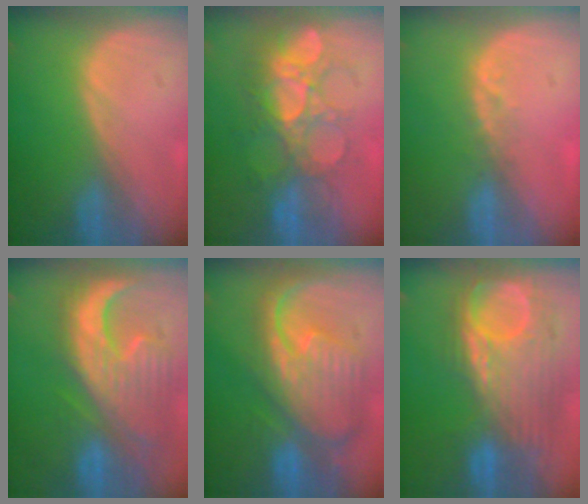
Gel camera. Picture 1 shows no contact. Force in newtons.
{"total": 9.0, "press": 8.7, "slide": 2.3}
{"total": 2.1, "press": 1.8, "slide": 1.1}
{"total": 13.6, "press": 11.5, "slide": 7.2}
{"total": 12.3, "press": 10.6, "slide": 6.2}
{"total": 11.3, "press": 10.5, "slide": 4.3}